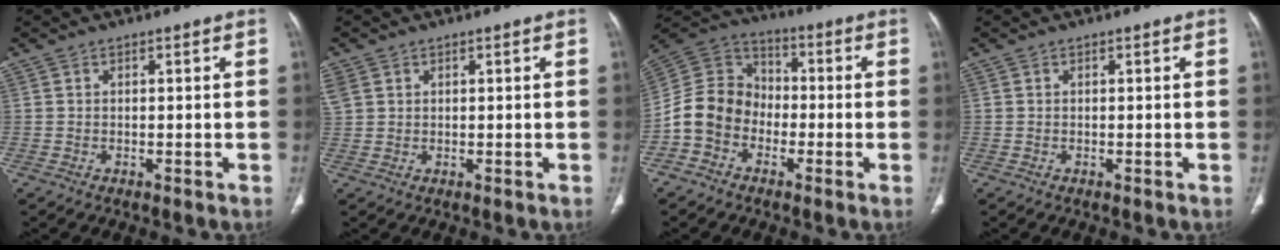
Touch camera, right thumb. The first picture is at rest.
{"total": 4.1, "force": [1.6, 3.3, 1.7], "torque": [-0.055, 0.012, 0.046]}
{"total": 11.2, "force": [-3.8, 9.4, 4.8], "torque": [-0.078, 0.050, -0.083]}
{"total": 0.0}